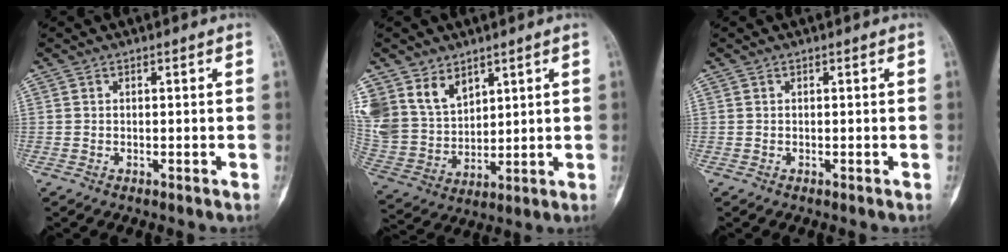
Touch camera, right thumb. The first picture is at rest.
{"total": 14.0, "force": [8.1, 9.8, 5.9], "torque": [-0.104, -0.022, 0.182]}
{"total": 0.0}